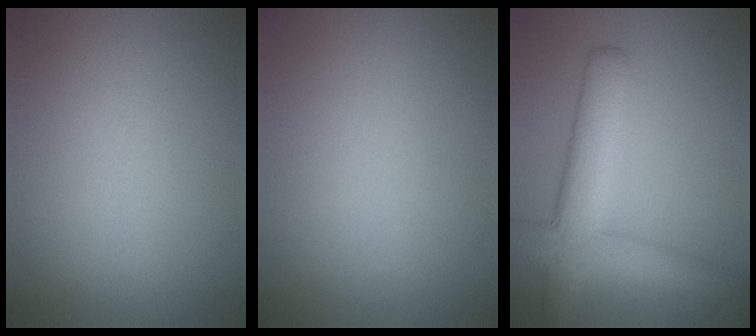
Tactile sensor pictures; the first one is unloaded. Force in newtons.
{"total": 0.0}
{"total": 6.4, "press": 6.4, "slide": 0.4}